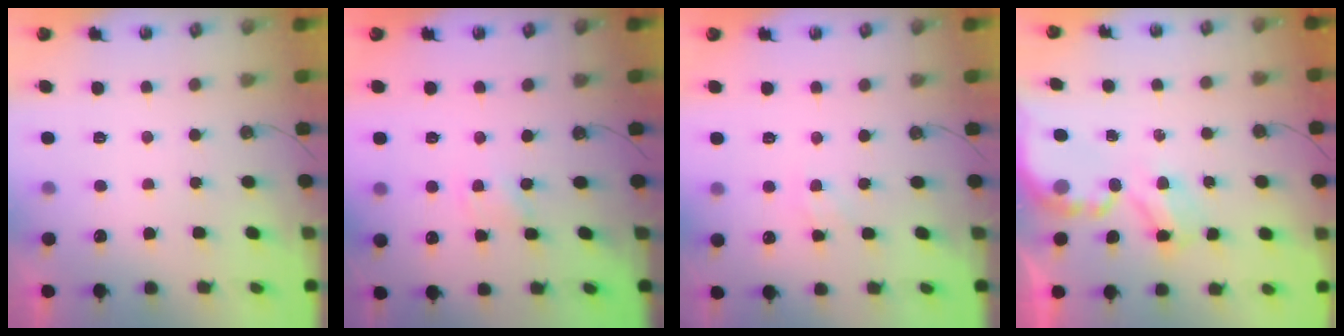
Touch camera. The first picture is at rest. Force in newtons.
{"total": 1.1, "press": 1.1, "slide": 0.2}
{"total": 1.4, "press": 1.3, "slide": 0.2}
{"total": 4.1, "press": 4.1, "slide": 0.2}